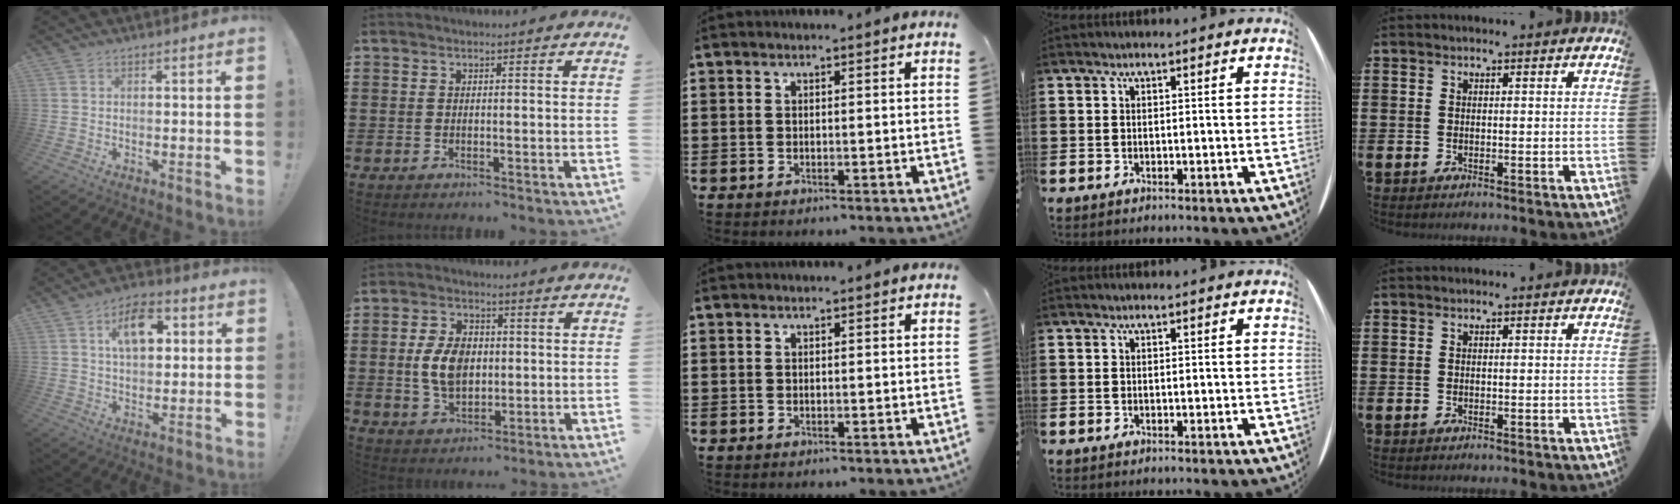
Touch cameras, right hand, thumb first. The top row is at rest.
{"thumb": {"total": 11.9, "force": [3.9, 7.4, 8.5], "torque": [-0.115, 0.001, 0.065]}, "index": {"total": 7.6, "force": [0.3, 5.0, 5.6], "torque": [-0.127, 0.007, -0.002]}}